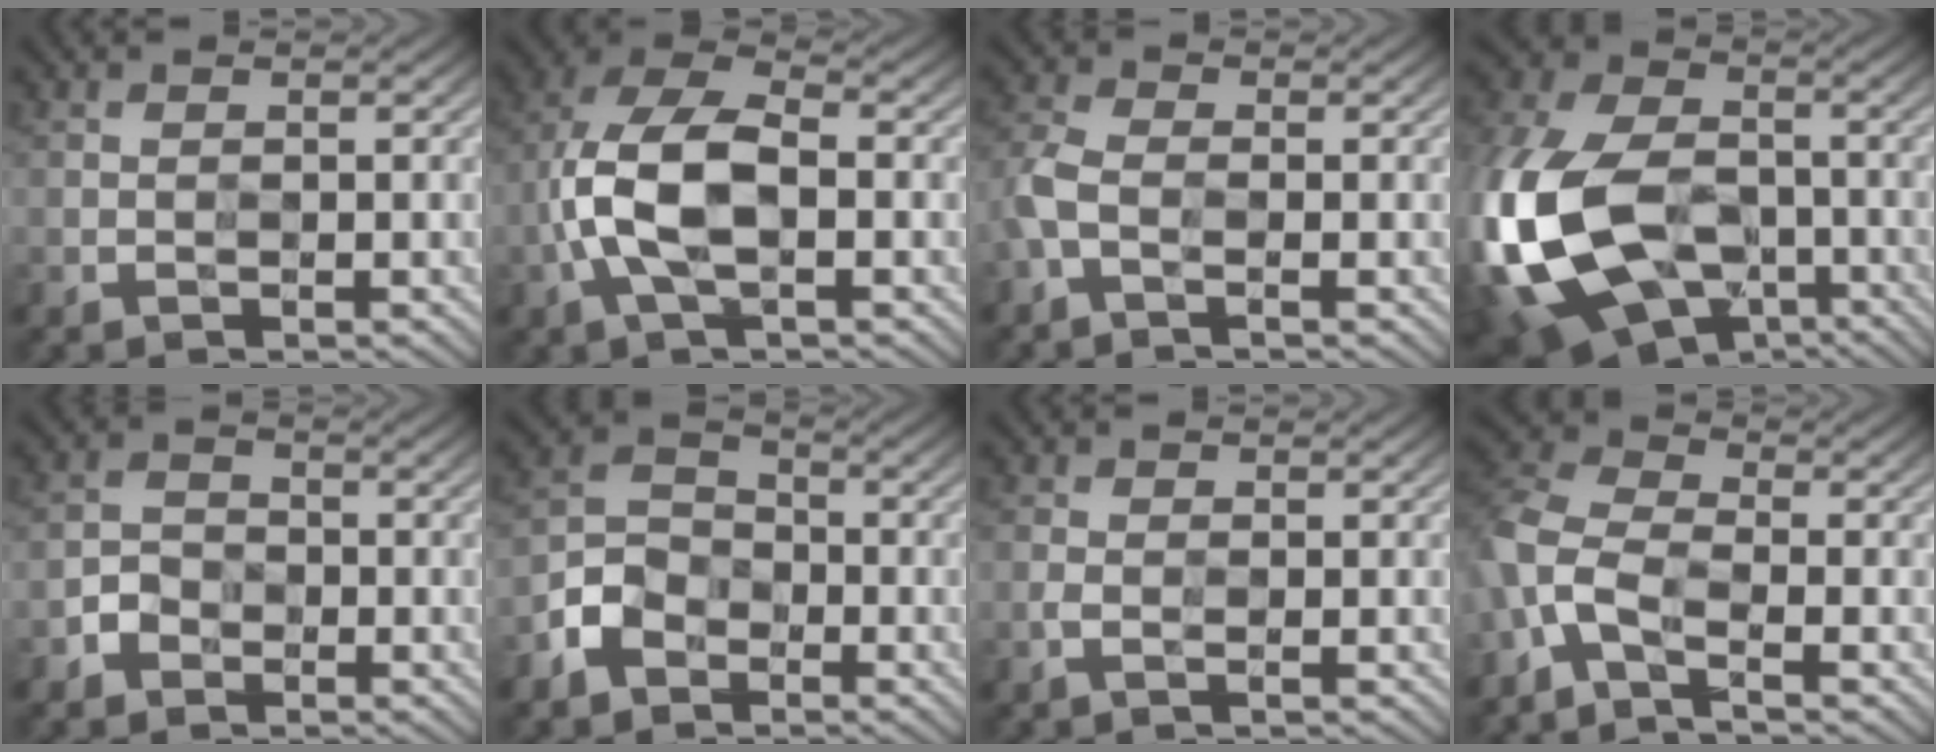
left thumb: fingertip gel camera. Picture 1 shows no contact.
{"total": 10.1, "force": [-1.9, 5.5, 8.3], "torque": [-0.175, 0.009, -0.043]}
{"total": 4.5, "force": [-2.0, 2.5, 3.1], "torque": [-0.082, -0.004, -0.046]}
{"total": 17.8, "force": [-5.6, 12.0, 11.8], "torque": [-0.306, -0.025, -0.112]}
{"total": 2.8, "force": [-2.0, 2.0, 0.1], "torque": [0.002, 0.000, -0.045]}
{"total": 5.4, "force": [-3.4, 3.9, 1.6], "torque": [-0.029, 0.004, -0.081]}
{"total": 1.1, "force": [-0.6, 0.7, 0.7], "torque": [-0.019, -0.001, -0.013]}
{"total": 6.8, "force": [-3.6, 3.5, 4.5], "torque": [-0.104, -0.001, -0.088]}